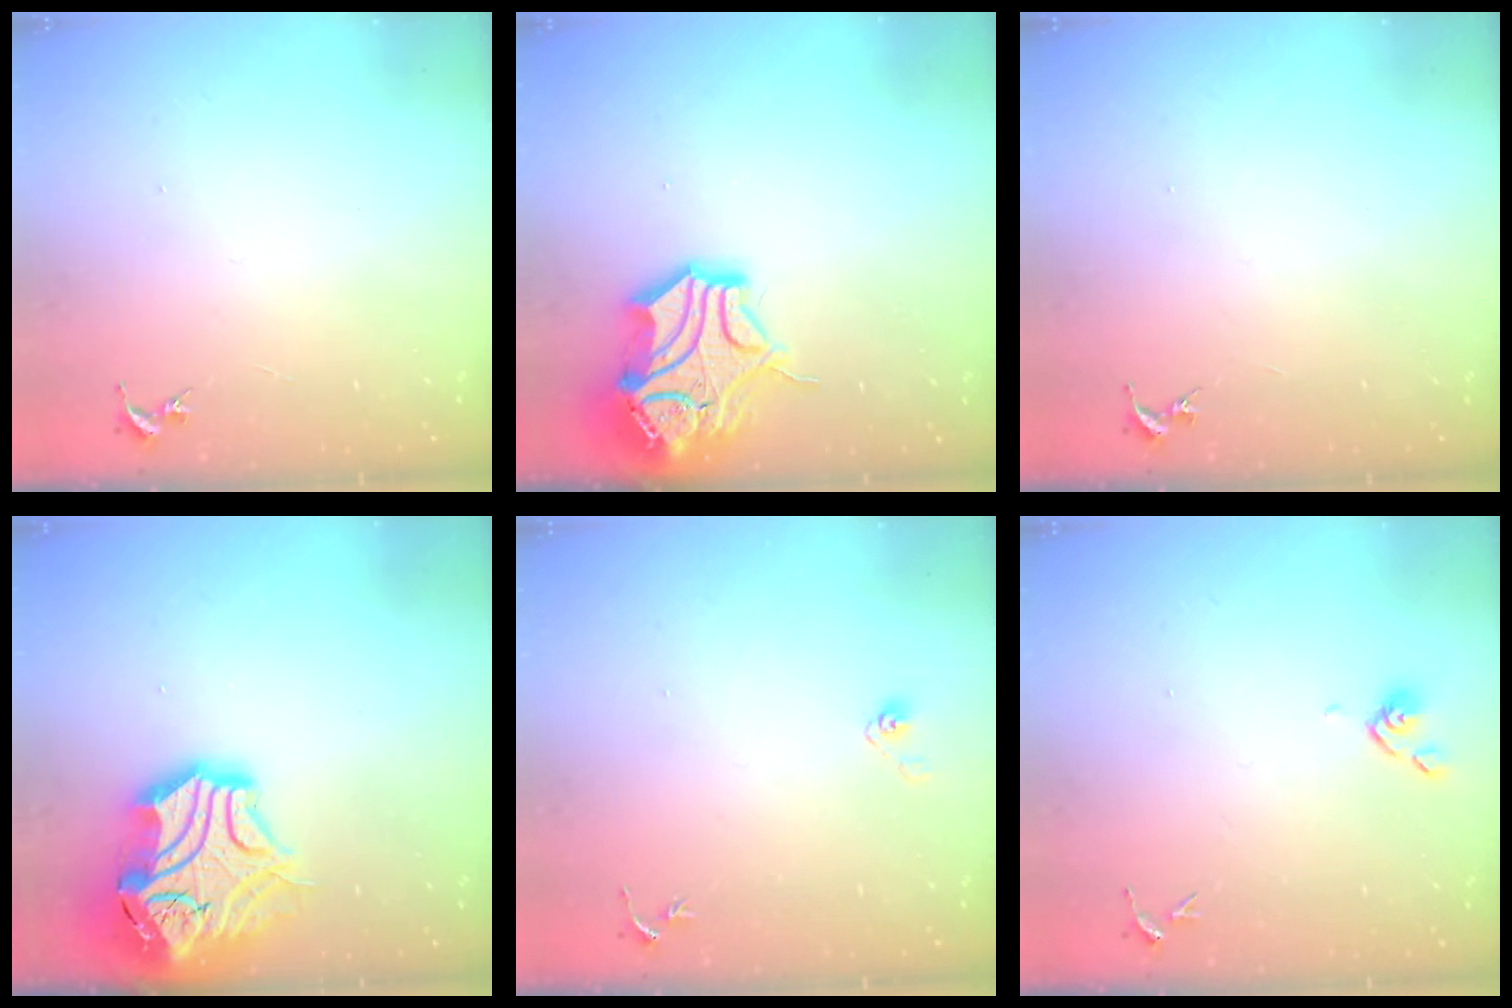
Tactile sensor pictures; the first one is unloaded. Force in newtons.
{"total": 16.4, "press": 16.3, "slide": 2.2}
{"total": 0.0}
{"total": 19.5, "press": 19.3, "slide": 2.9}
{"total": 3.6, "press": 2.9, "slide": 2.0}
{"total": 4.4, "press": 4.4, "slide": 0.7}